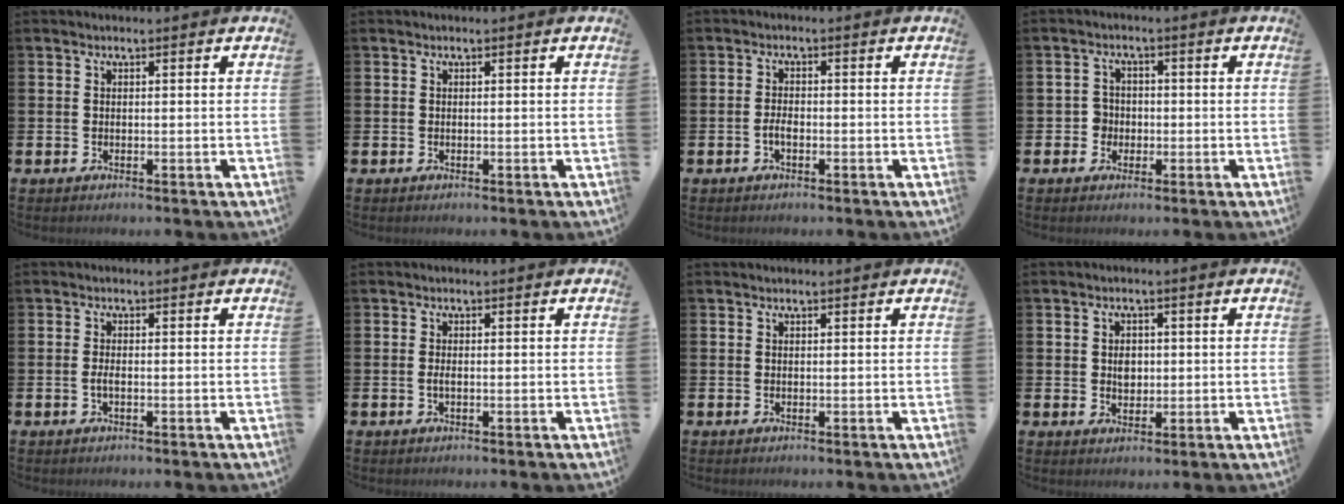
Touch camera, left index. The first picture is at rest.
{"total": 0.0}
{"total": 1.7, "force": [-0.6, 0.8, 1.4], "torque": [-0.022, 0.000, -0.014]}
{"total": 2.6, "force": [-0.7, 2.4, 0.4], "torque": [-0.015, 0.005, -0.021]}
{"total": 1.2, "force": [-0.3, 0.4, 1.1], "torque": [-0.025, 0.001, -0.006]}
{"total": 0.9, "force": [-0.2, 0.3, 0.9], "torque": [-0.021, 0.003, -0.003]}
{"total": 0.0}
{"total": 2.5, "force": [0.4, 1.9, 1.5], "torque": [-0.013, 0.002, 0.002]}